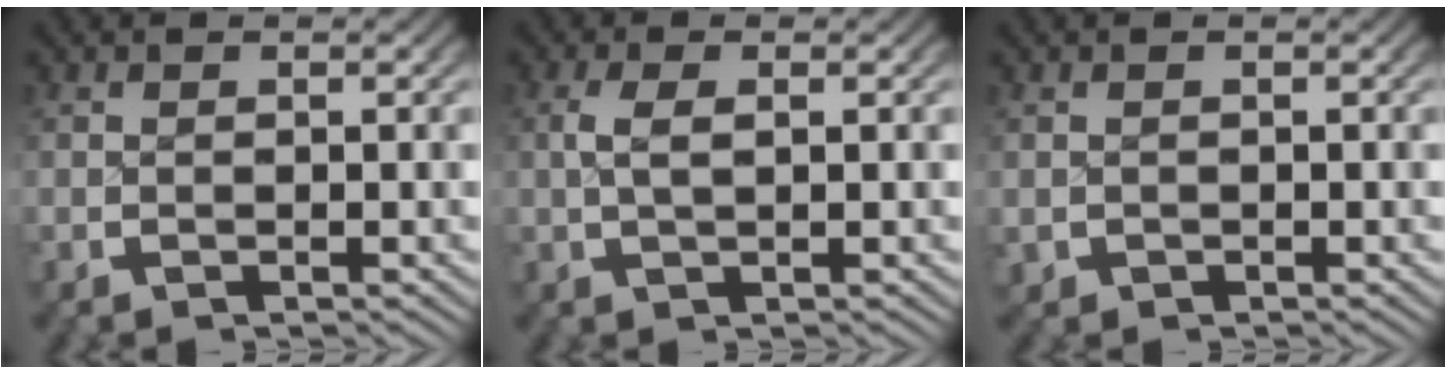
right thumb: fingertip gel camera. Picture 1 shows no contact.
{"total": 1.9, "force": [0.4, 0.8, 1.7], "torque": [-0.040, 0.004, 0.009]}
{"total": 1.0, "force": [-0.2, 1.0, 0.2], "torque": [-0.005, -0.007, 0.002]}